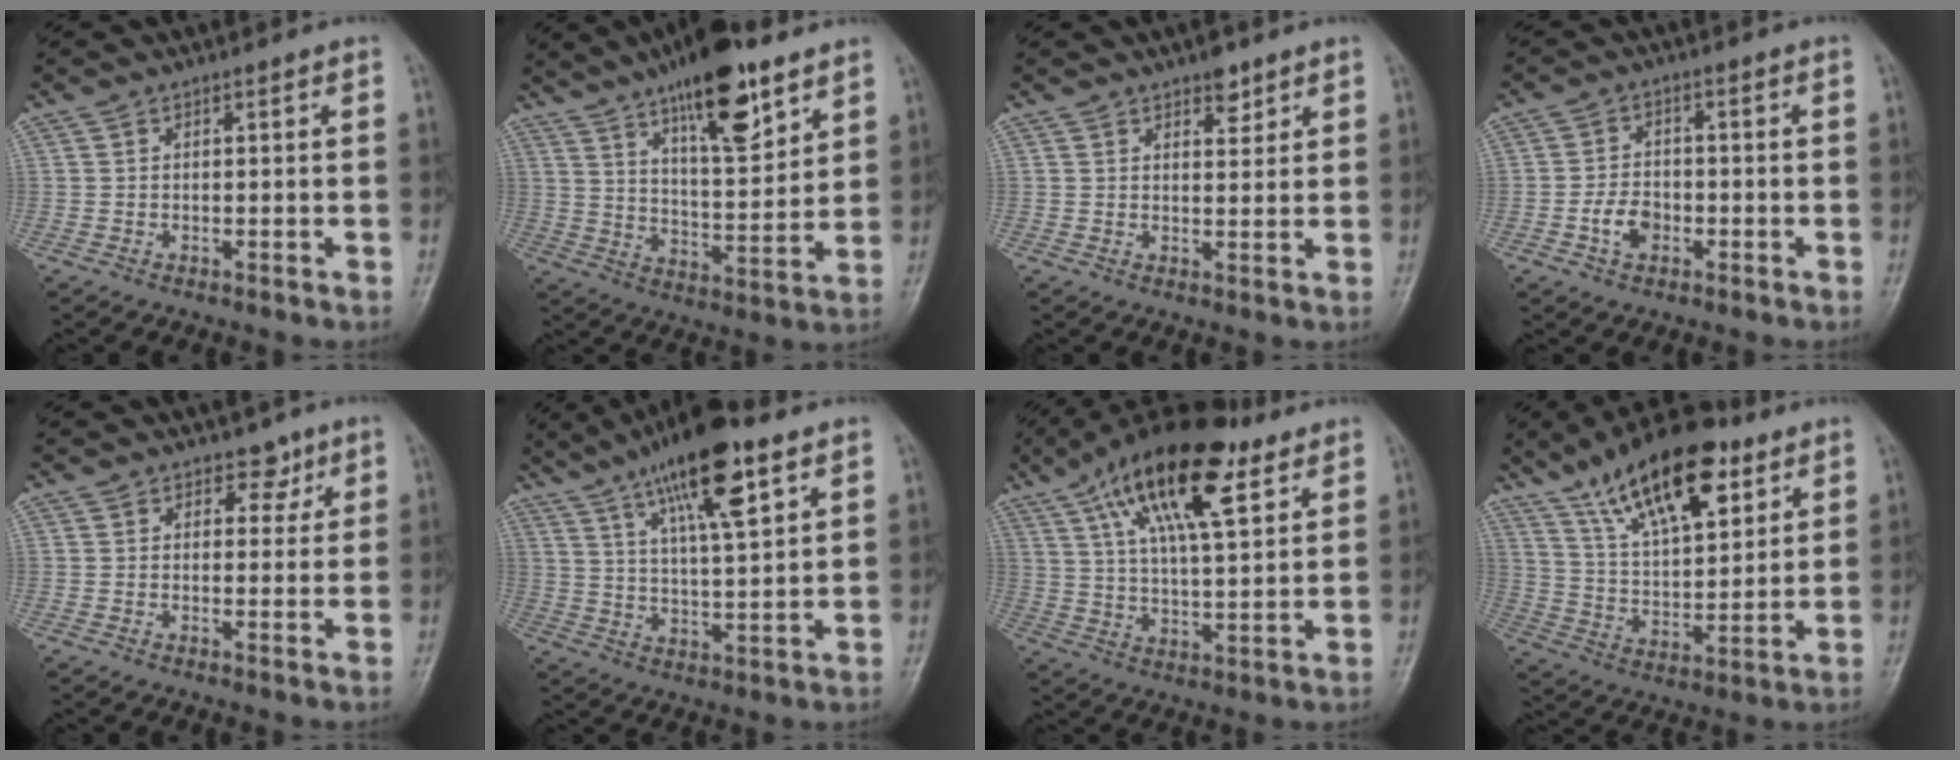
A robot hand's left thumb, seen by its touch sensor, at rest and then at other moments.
{"total": 17.1, "force": [10.5, 5.6, 12.3], "torque": [-0.166, -0.053, 0.173]}
{"total": 1.5, "force": [1.1, 0.6, 0.8], "torque": [-0.006, -0.006, 0.014]}
{"total": 4.9, "force": [-1.8, 3.4, 3.0], "torque": [-0.042, 0.016, -0.037]}
{"total": 3.3, "force": [1.9, 2.4, 1.2], "torque": [0.012, -0.008, 0.022]}
{"total": 16.1, "force": [9.0, 4.2, 12.7], "torque": [-0.200, -0.024, 0.153]}
{"total": 20.6, "force": [10.7, 7.6, 15.9], "torque": [-0.256, -0.016, 0.183]}
{"total": 19.7, "force": [11.4, 8.3, 13.8], "torque": [-0.194, -0.041, 0.201]}